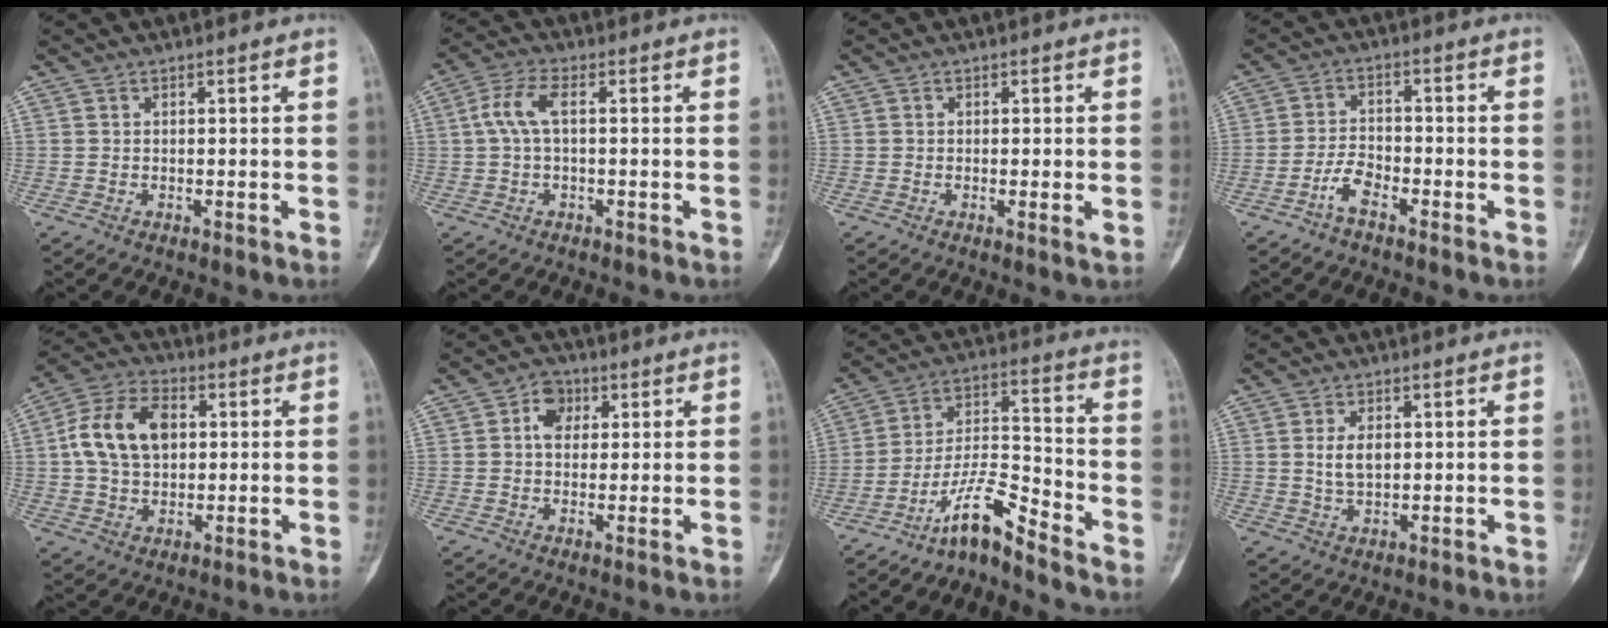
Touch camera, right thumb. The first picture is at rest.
{"total": 5.6, "force": [0.6, 2.4, 5.1], "torque": [-0.121, 0.018, 0.008]}
{"total": 1.9, "force": [-0.1, 0.3, 1.9], "torque": [-0.031, -0.007, -0.005]}
{"total": 4.3, "force": [-2.9, 1.8, 2.6], "torque": [-0.045, 0.023, -0.060]}
{"total": 13.4, "force": [1.9, 9.0, 9.7], "torque": [-0.163, 0.017, 0.027]}
{"total": 5.5, "force": [1.5, 4.2, 3.2], "torque": [-0.022, 0.000, 0.019]}
{"total": 9.5, "force": [-7.9, 1.1, 5.1], "torque": [-0.102, 0.083, -0.150]}
{"total": 4.4, "force": [0.8, 2.5, 3.5], "torque": [-0.061, -0.008, 0.019]}